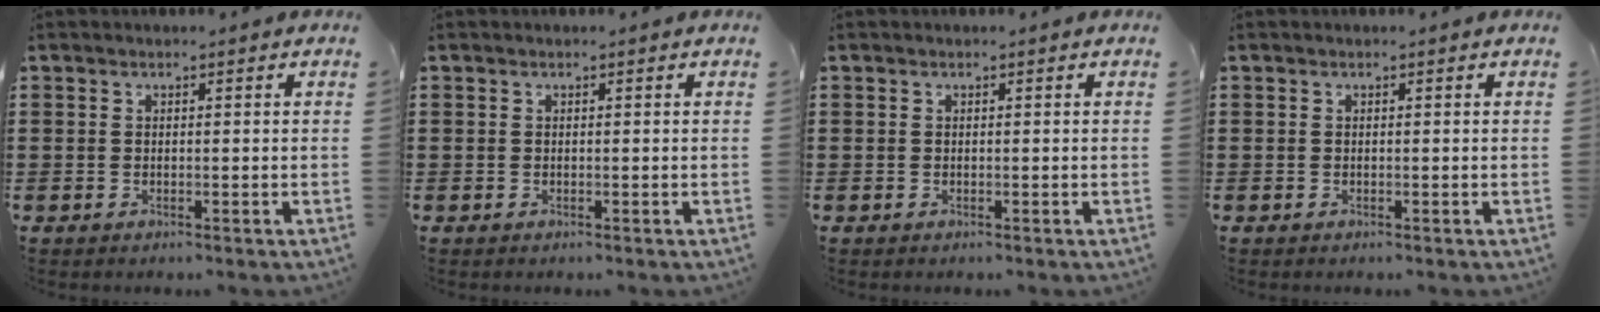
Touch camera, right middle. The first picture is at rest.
{"total": 0.0}
{"total": 0.0}
{"total": 0.0}